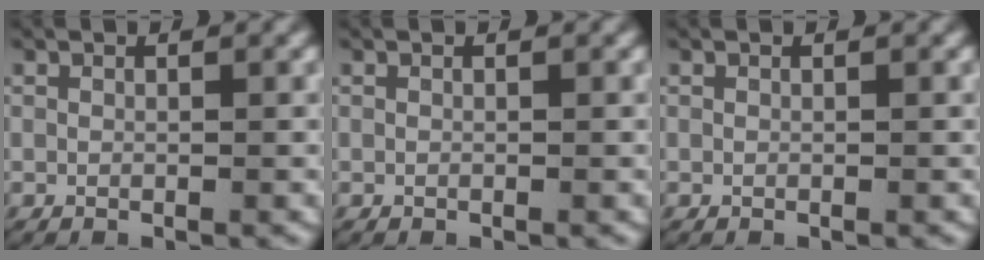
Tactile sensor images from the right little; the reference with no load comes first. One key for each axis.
{"total": 0.0}
{"total": 0.0}